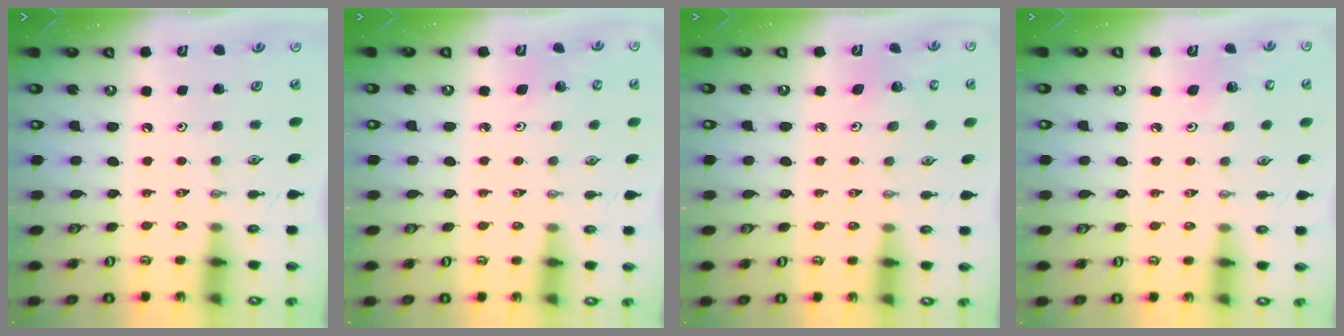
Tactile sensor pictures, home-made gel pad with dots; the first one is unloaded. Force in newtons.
{"total": 3.7, "press": 3.7, "slide": 0.3}
{"total": 3.2, "press": 3.2, "slide": 0.3}
{"total": 5.0, "press": 4.5, "slide": 2.3}